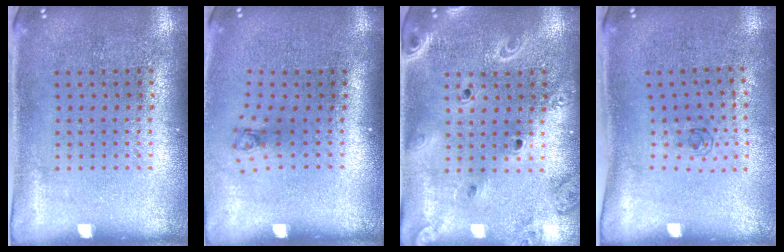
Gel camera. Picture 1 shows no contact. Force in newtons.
{"total": 0.8, "press": 0.3, "slide": 0.8}
{"total": 2.1, "press": 1.9, "slide": 0.9}
{"total": 0.5, "press": 0.3, "slide": 0.5}